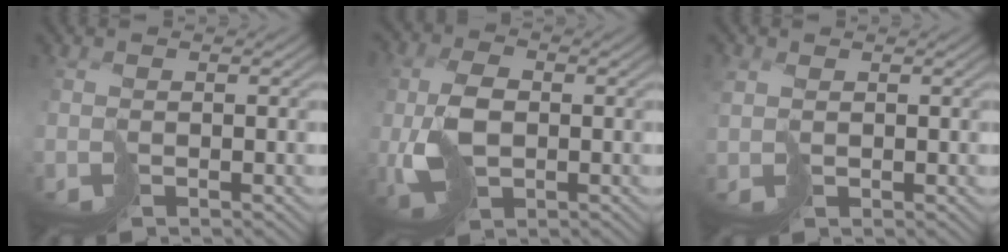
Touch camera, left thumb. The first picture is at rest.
{"total": 6.6, "force": [-0.1, 4.0, 5.3], "torque": [-0.117, -0.001, 0.004]}
{"total": 2.0, "force": [0.8, 1.6, 0.9], "torque": [-0.036, -0.001, 0.016]}